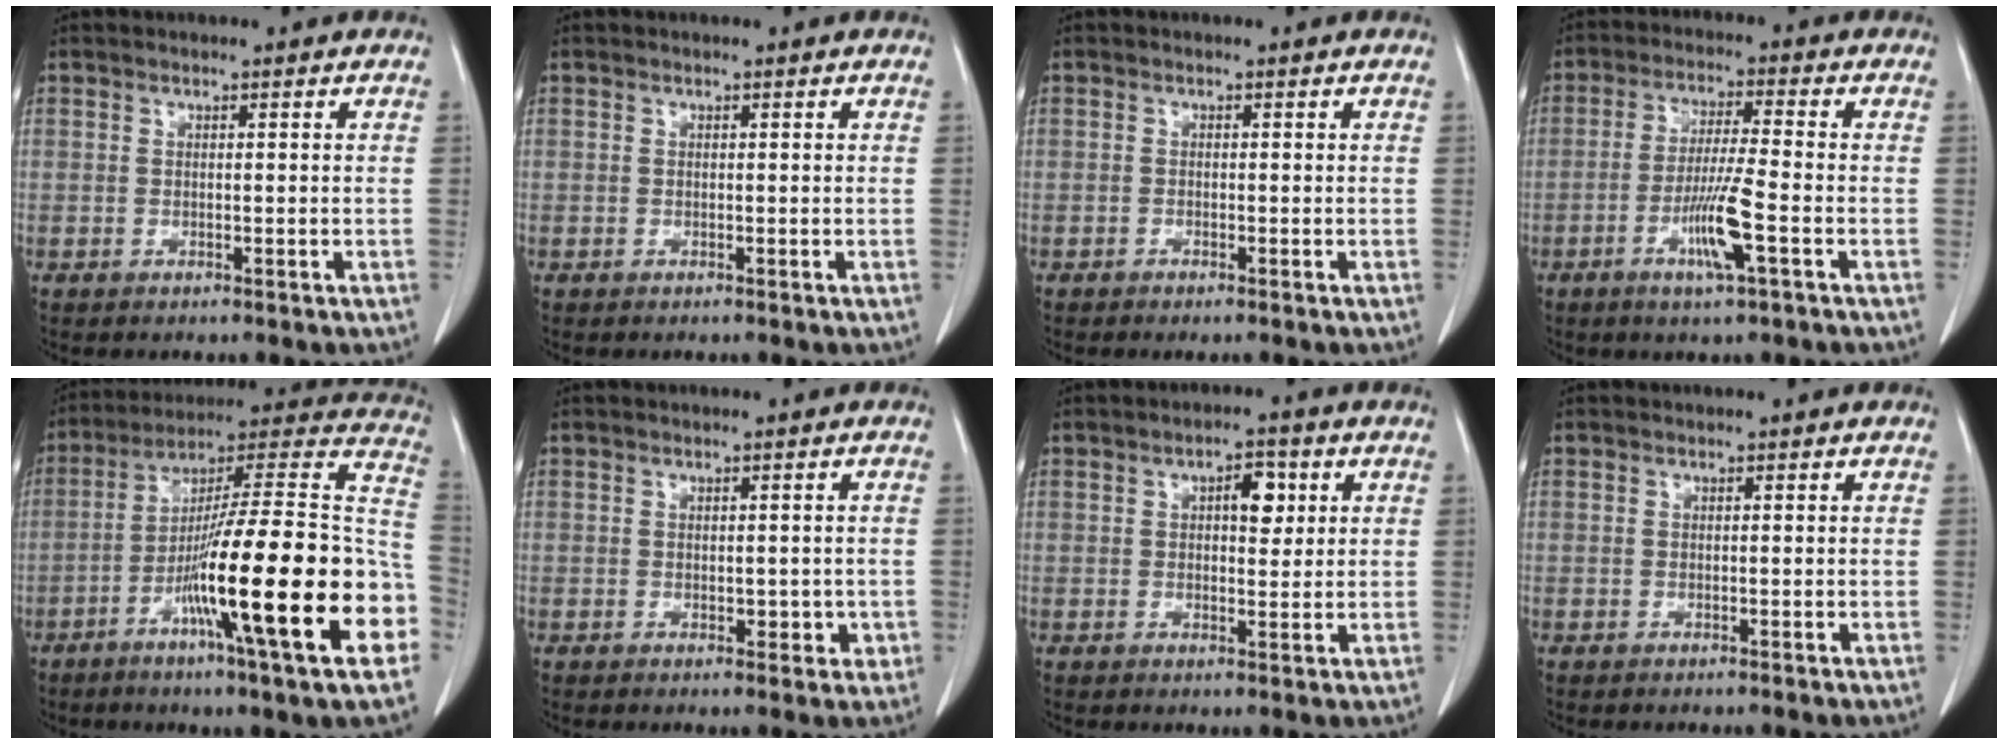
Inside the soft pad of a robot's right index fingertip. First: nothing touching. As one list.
[{"total": 0.0}, {"total": 0.7, "force": [-0.6, 0.0, 0.4], "torque": [-0.009, -0.002, -0.010]}, {"total": 7.8, "force": [-3.0, -0.2, 7.2], "torque": [-0.138, -0.011, -0.057]}, {"total": 28.3, "force": [-8.6, 1.1, 26.9], "torque": [-0.334, -0.013, -0.150]}, {"total": 3.0, "force": [-0.5, 1.8, 2.3], "torque": [-0.021, 0.004, 0.001]}, {"total": 4.3, "force": [1.4, 2.0, 3.6], "torque": [-0.052, 0.007, 0.018]}, {"total": 0.0}]